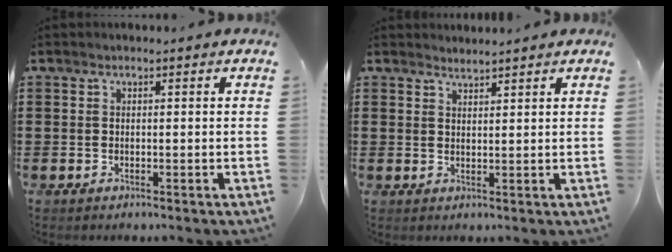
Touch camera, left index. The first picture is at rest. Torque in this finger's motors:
{"motor_torque": [-0.04, -0.04, -0.07, -0.01]}